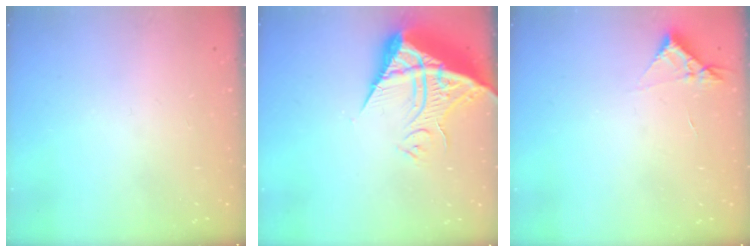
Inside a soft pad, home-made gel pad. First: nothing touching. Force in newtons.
{"total": 13.9, "press": 13.9, "slide": 1.3}
{"total": 3.1, "press": 3.1, "slide": 0.5}